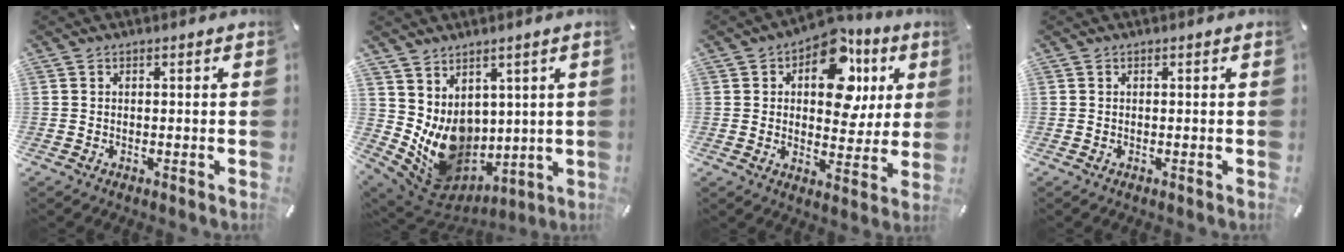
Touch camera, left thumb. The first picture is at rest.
{"total": 11.4, "force": [1.7, 10.0, 5.1], "torque": [-0.101, -0.044, 0.046]}
{"total": 16.2, "force": [6.7, 10.2, 10.6], "torque": [-0.136, -0.032, 0.114]}
{"total": 0.0}